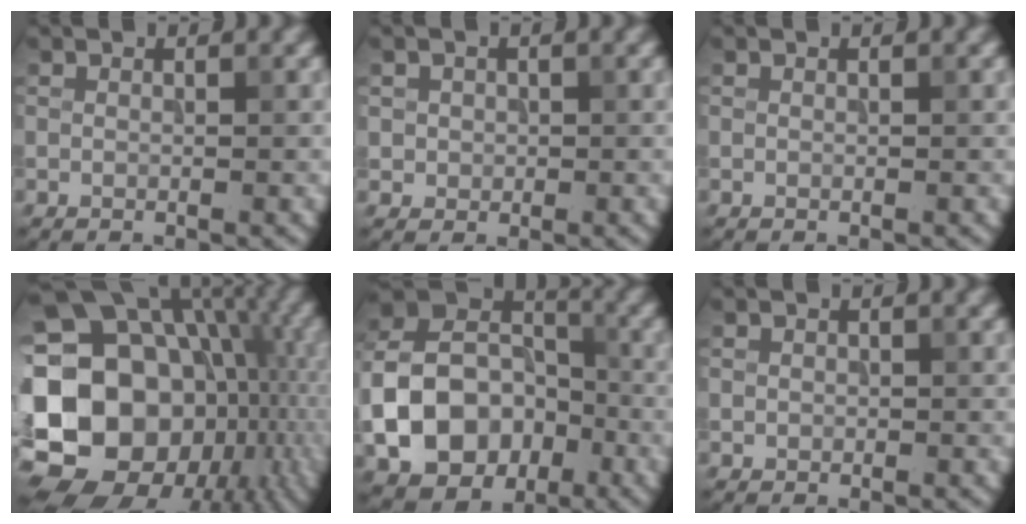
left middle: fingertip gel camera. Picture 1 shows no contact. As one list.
[{"total": 1.3, "force": [0.1, 1.3, 0.2], "torque": [0.007, -0.005, 0.006]}, {"total": 0.0}, {"total": 21.4, "force": [-2.7, 16.7, 13.1], "torque": [-0.209, 0.011, -0.045]}, {"total": 12.1, "force": [-3.6, 9.2, 6.9], "torque": [-0.148, 0.003, -0.079]}, {"total": 0.7, "force": [0.0, 0.7, 0.1], "torque": [0.003, -0.003, -0.001]}]